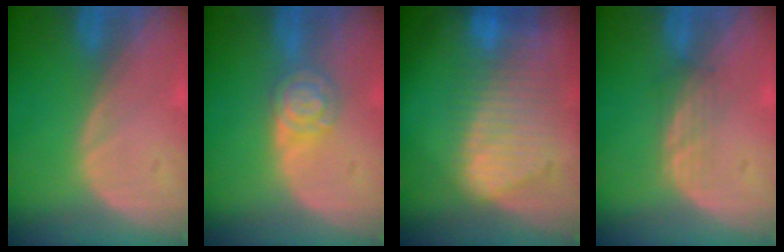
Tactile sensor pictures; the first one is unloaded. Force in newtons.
{"total": 4.8, "press": 4.8, "slide": 0.2}
{"total": 9.3, "press": 8.1, "slide": 4.6}
{"total": 2.2, "press": 2.2, "slide": 0.4}